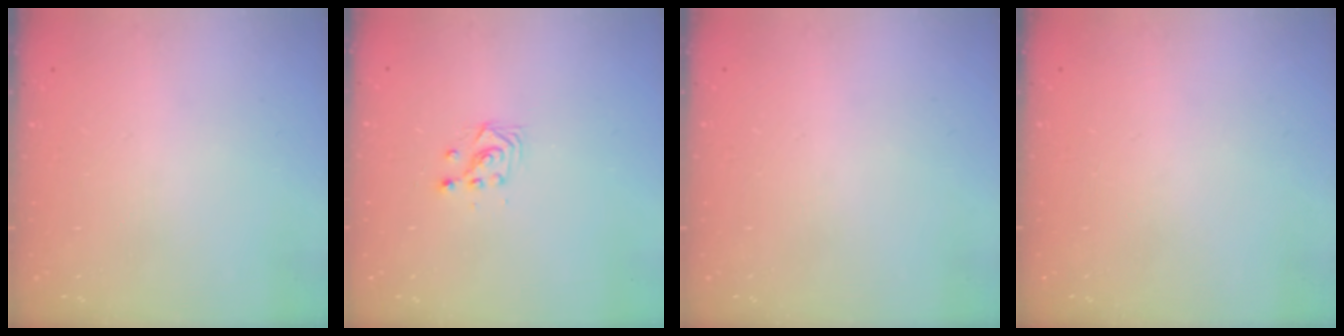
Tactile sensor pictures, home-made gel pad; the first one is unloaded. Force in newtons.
{"total": 2.9, "press": 2.9, "slide": 0.2}
{"total": 0.0}
{"total": 0.0}